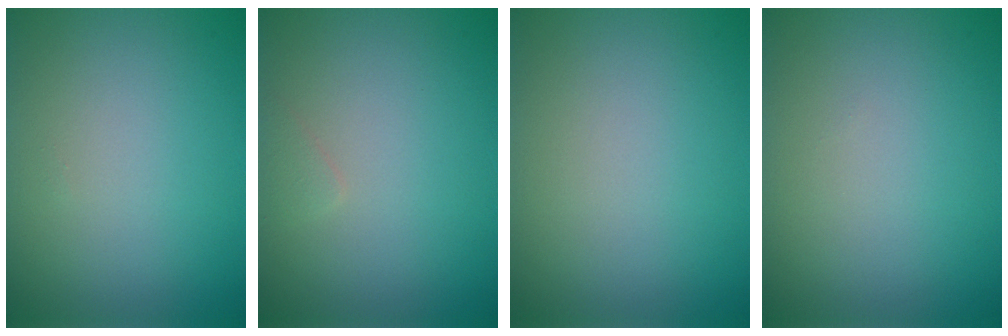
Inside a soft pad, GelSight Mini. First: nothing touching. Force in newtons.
{"total": 0.6, "press": 0.6, "slide": 0.0}
{"total": 0.0}
{"total": 0.0}